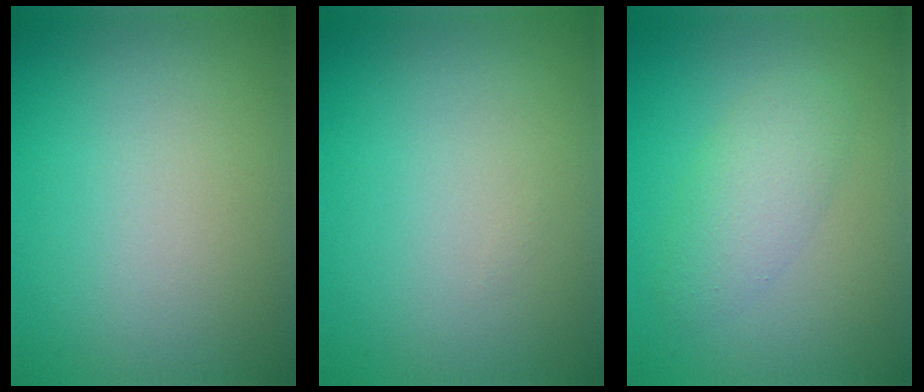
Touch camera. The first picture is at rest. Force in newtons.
{"total": 0.0}
{"total": 2.9, "press": 2.9, "slide": 0.1}